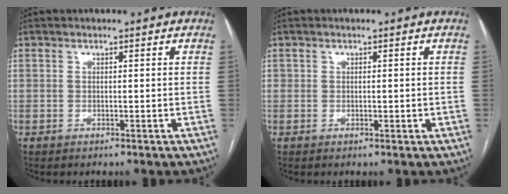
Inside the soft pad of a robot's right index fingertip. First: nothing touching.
{"total": 0.9, "force": [0.0, 0.7, 0.5], "torque": [-0.006, 0.003, 0.002]}